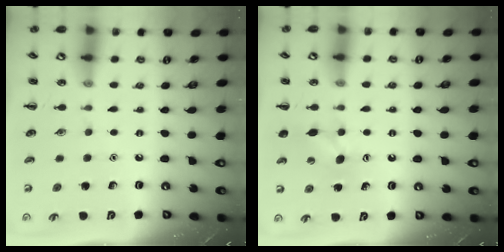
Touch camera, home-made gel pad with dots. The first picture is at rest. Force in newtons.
{"total": 6.7, "press": 6.6, "slide": 1.6}